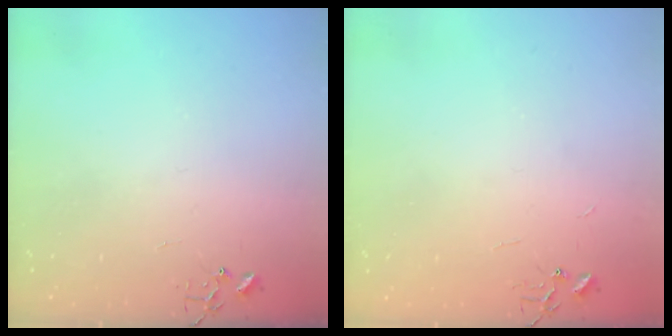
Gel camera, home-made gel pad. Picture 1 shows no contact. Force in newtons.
{"total": 2.2, "press": 2.2, "slide": 0.3}